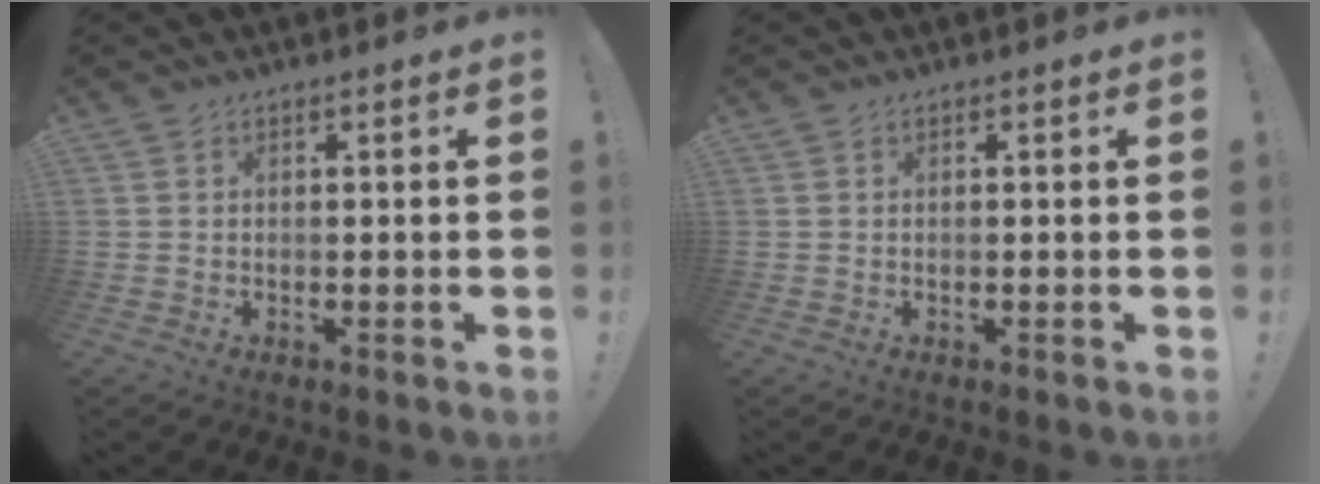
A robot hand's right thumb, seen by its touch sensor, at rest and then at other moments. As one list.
[{"total": 0.0}]